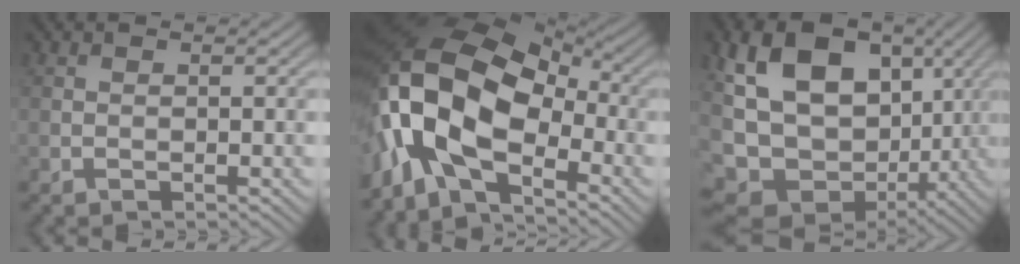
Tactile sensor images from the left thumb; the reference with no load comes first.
{"total": 17.4, "force": [-3.5, 9.6, 14.1], "torque": [-0.283, -0.005, -0.069]}
{"total": 16.2, "force": [1.1, 11.7, 11.1], "torque": [-0.213, -0.026, 0.051]}